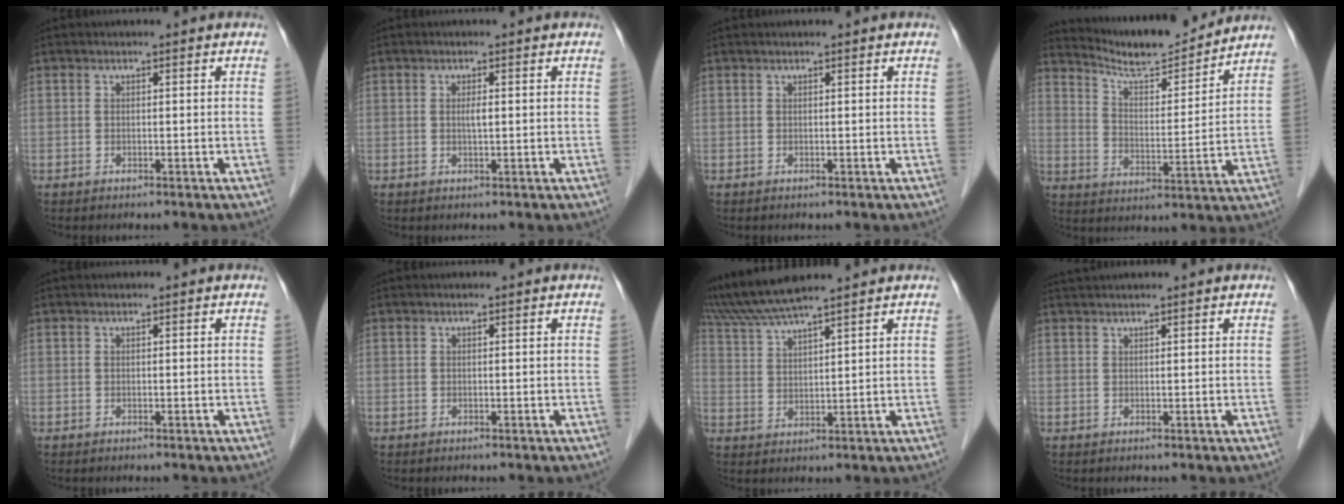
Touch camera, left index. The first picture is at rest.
{"total": 1.0, "force": [0.1, 0.1, 1.0], "torque": [-0.021, -0.001, 0.002]}
{"total": 0.6, "force": [0.5, 0.0, 0.2], "torque": [-0.006, 0.011, 0.012]}
{"total": 12.5, "force": [12.1, 0.3, 3.1], "torque": [-0.061, -0.001, 0.197]}
{"total": 0.0}
{"total": 0.0}
{"total": 10.1, "force": [8.9, -0.8, 4.6], "torque": [-0.093, 0.030, 0.166]}
{"total": 2.8, "force": [2.6, -0.1, 1.0], "torque": [-0.012, 0.030, 0.047]}